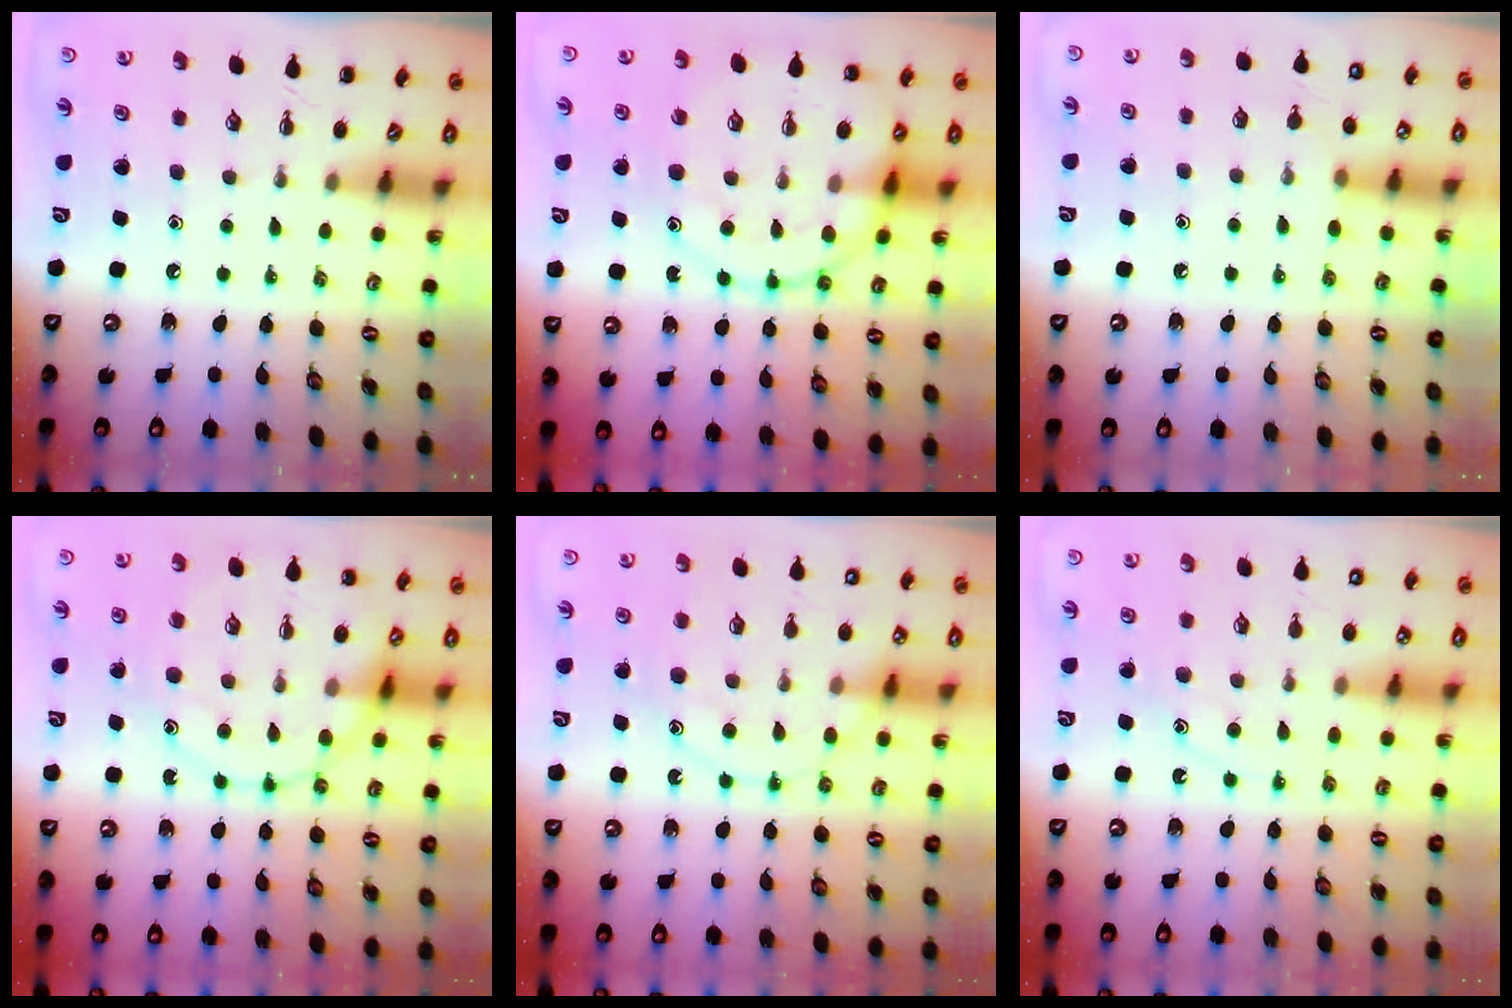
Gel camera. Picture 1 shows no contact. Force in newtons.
{"total": 18.3, "press": 18.2, "slide": 2.1}
{"total": 7.8, "press": 7.5, "slide": 2.2}
{"total": 16.1, "press": 16.1, "slide": 1.4}
{"total": 12.7, "press": 12.6, "slide": 1.0}
{"total": 11.8, "press": 11.8, "slide": 0.7}